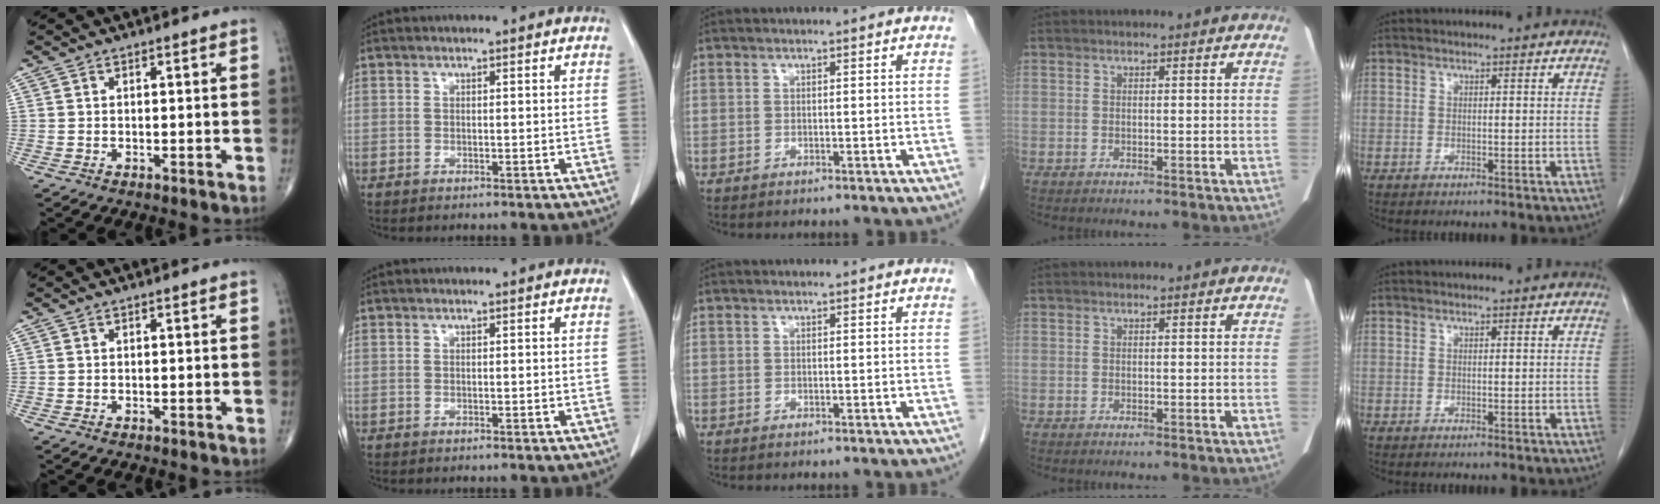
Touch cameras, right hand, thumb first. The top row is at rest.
{}